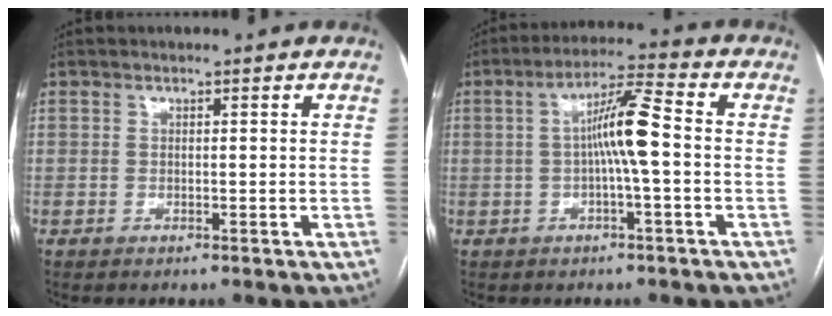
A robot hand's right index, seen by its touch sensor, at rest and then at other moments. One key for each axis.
{"total": 7.7, "fx": -0.3, "fy": 0.2, "fz": 7.7, "tx": -0.138, "ty": 0.018, "tz": -0.010}